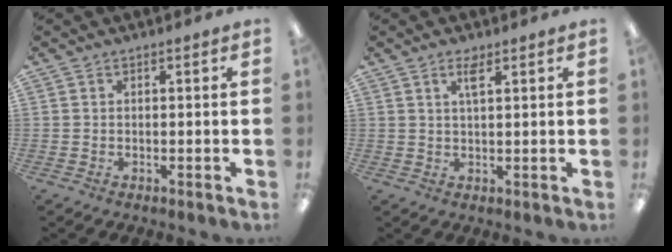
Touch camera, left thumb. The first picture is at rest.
{"total": 3.2, "force": [1.9, 0.9, 2.3], "torque": [-0.045, 0.001, 0.031]}